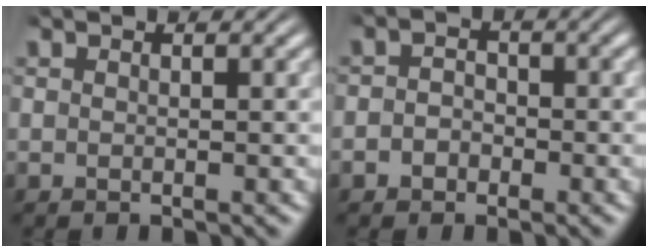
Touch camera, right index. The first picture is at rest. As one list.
[{"total": 2.2, "force": [-1.1, 1.9, 0.4], "torque": [-0.007, -0.003, -0.024]}]